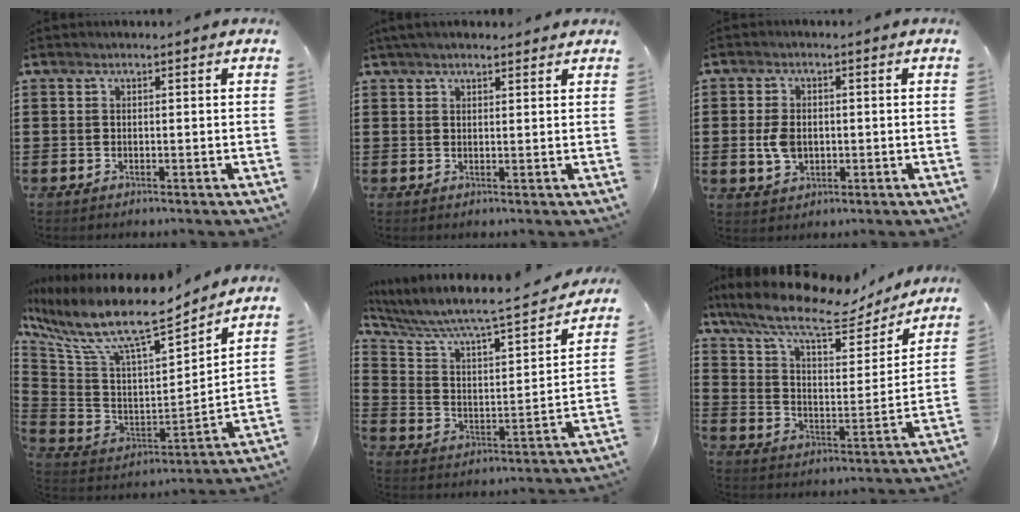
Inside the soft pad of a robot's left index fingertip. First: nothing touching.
{"total": 2.5, "force": [2.1, 0.6, 1.1], "torque": [-0.026, 0.005, 0.040]}
{"total": 4.5, "force": [-0.1, 3.0, 3.4], "torque": [-0.089, 0.001, -0.008]}
{"total": 11.9, "force": [9.4, 2.6, 6.8], "torque": [-0.169, -0.066, 0.162]}
{"total": 6.0, "force": [5.2, 0.8, 2.9], "torque": [-0.084, -0.046, 0.078]}
{"total": 11.8, "force": [9.3, 2.9, 6.8], "torque": [-0.158, -0.042, 0.158]}